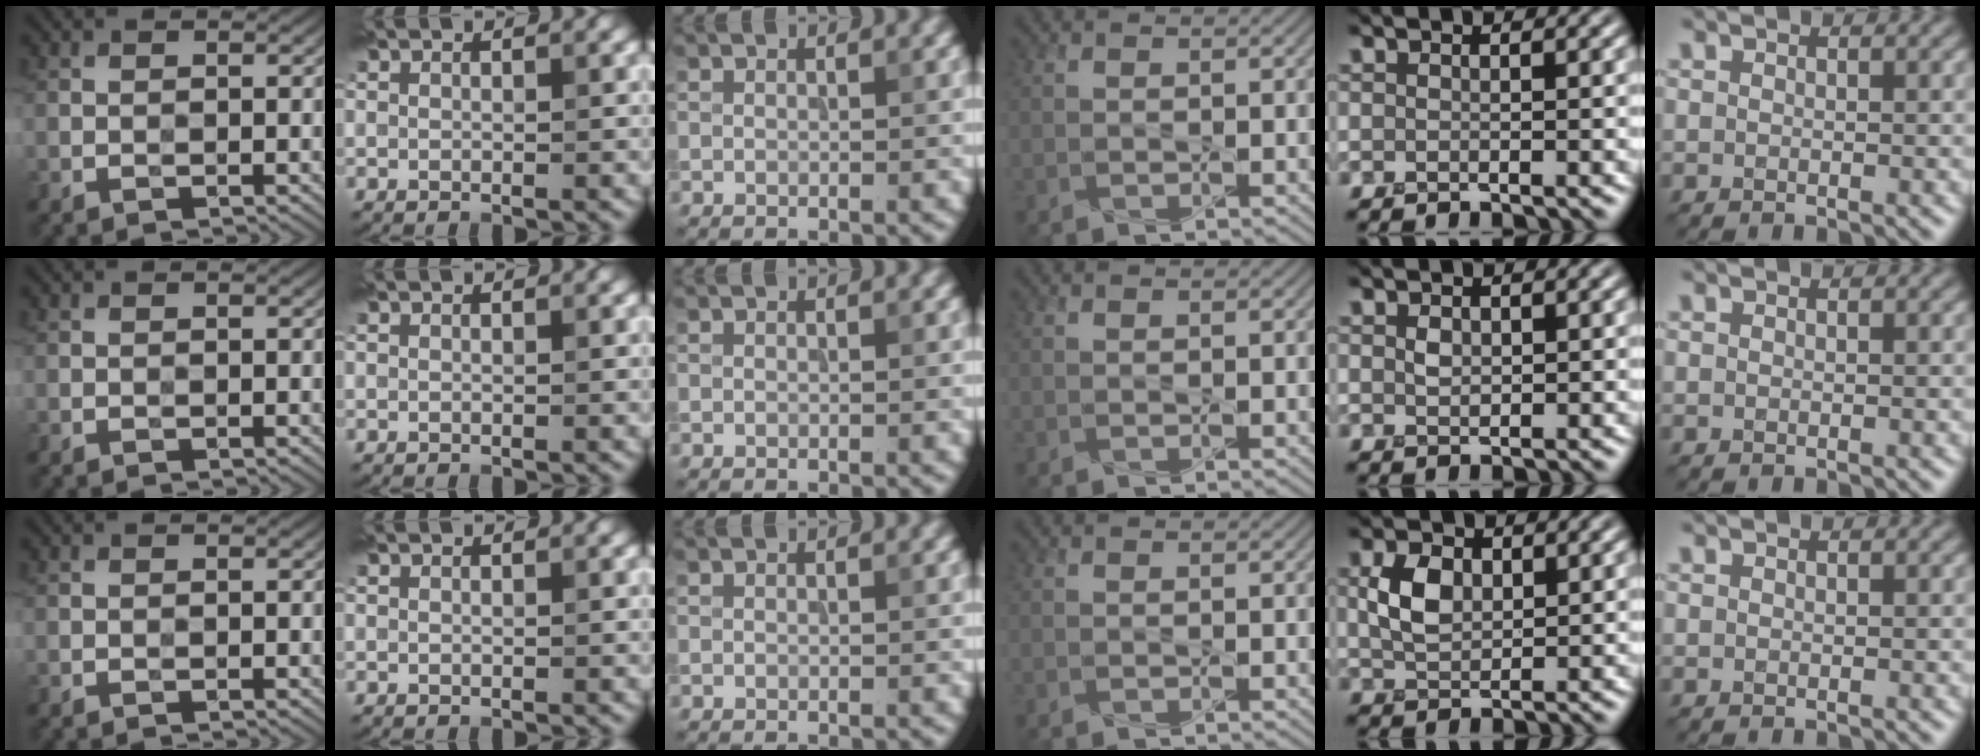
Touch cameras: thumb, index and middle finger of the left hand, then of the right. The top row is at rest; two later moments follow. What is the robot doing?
{"motion": "press", "object": "joystick"}